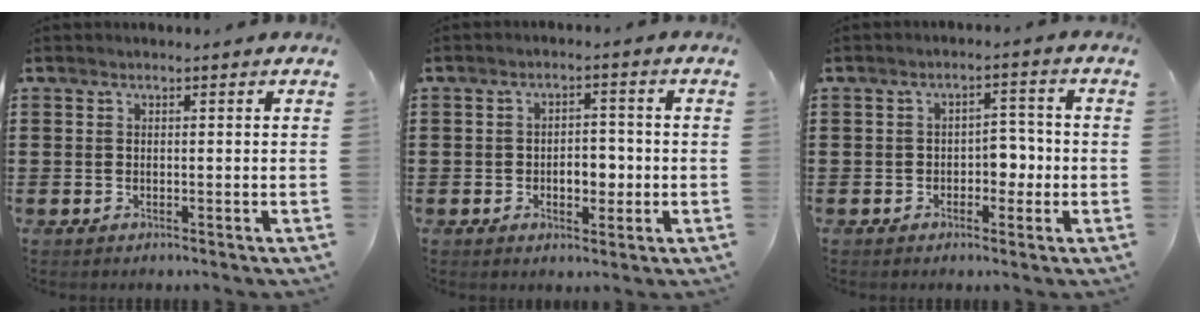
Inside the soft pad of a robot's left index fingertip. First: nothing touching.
{"total": 4.5, "force": [-0.9, 2.6, 3.6], "torque": [-0.062, 0.003, -0.022]}
{"total": 3.8, "force": [-1.1, 2.3, 2.9], "torque": [-0.048, 0.004, -0.026]}